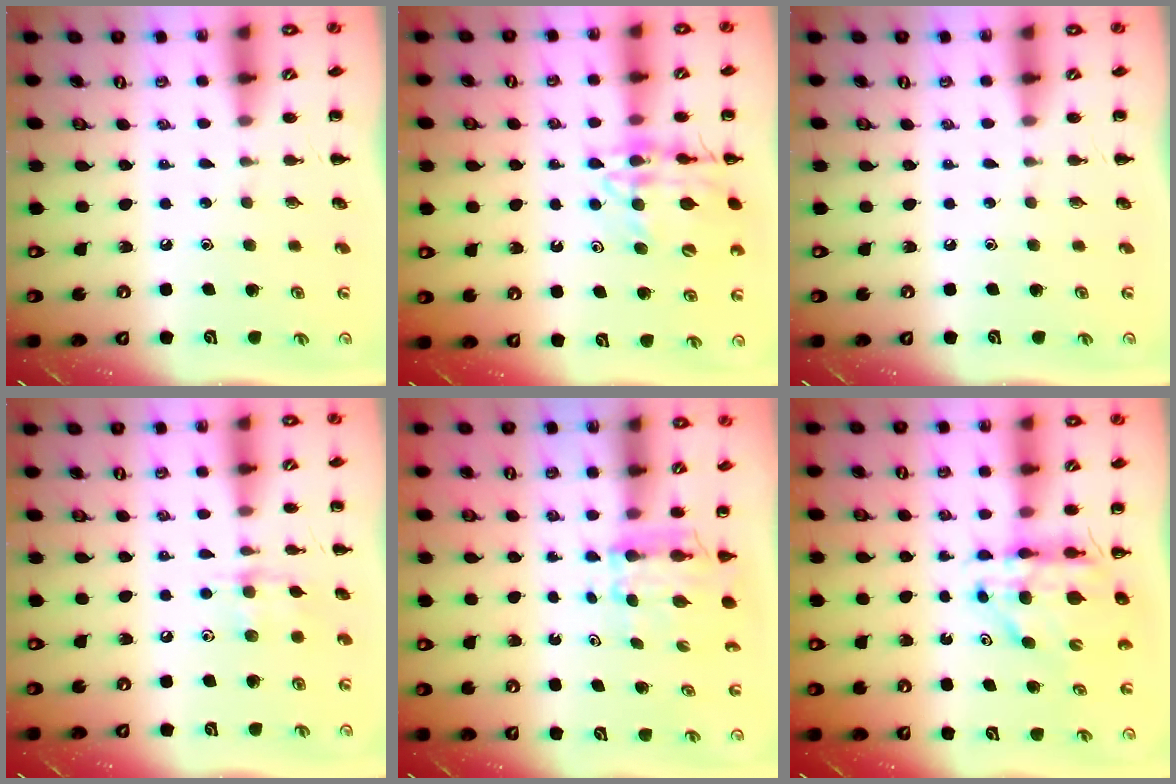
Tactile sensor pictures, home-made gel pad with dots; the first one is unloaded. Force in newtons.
{"total": 14.8, "press": 14.7, "slide": 2.2}
{"total": 0.0}
{"total": 6.7, "press": 6.7, "slide": 0.5}
{"total": 5.9, "press": 5.9, "slide": 0.7}
{"total": 8.8, "press": 8.3, "slide": 3.0}